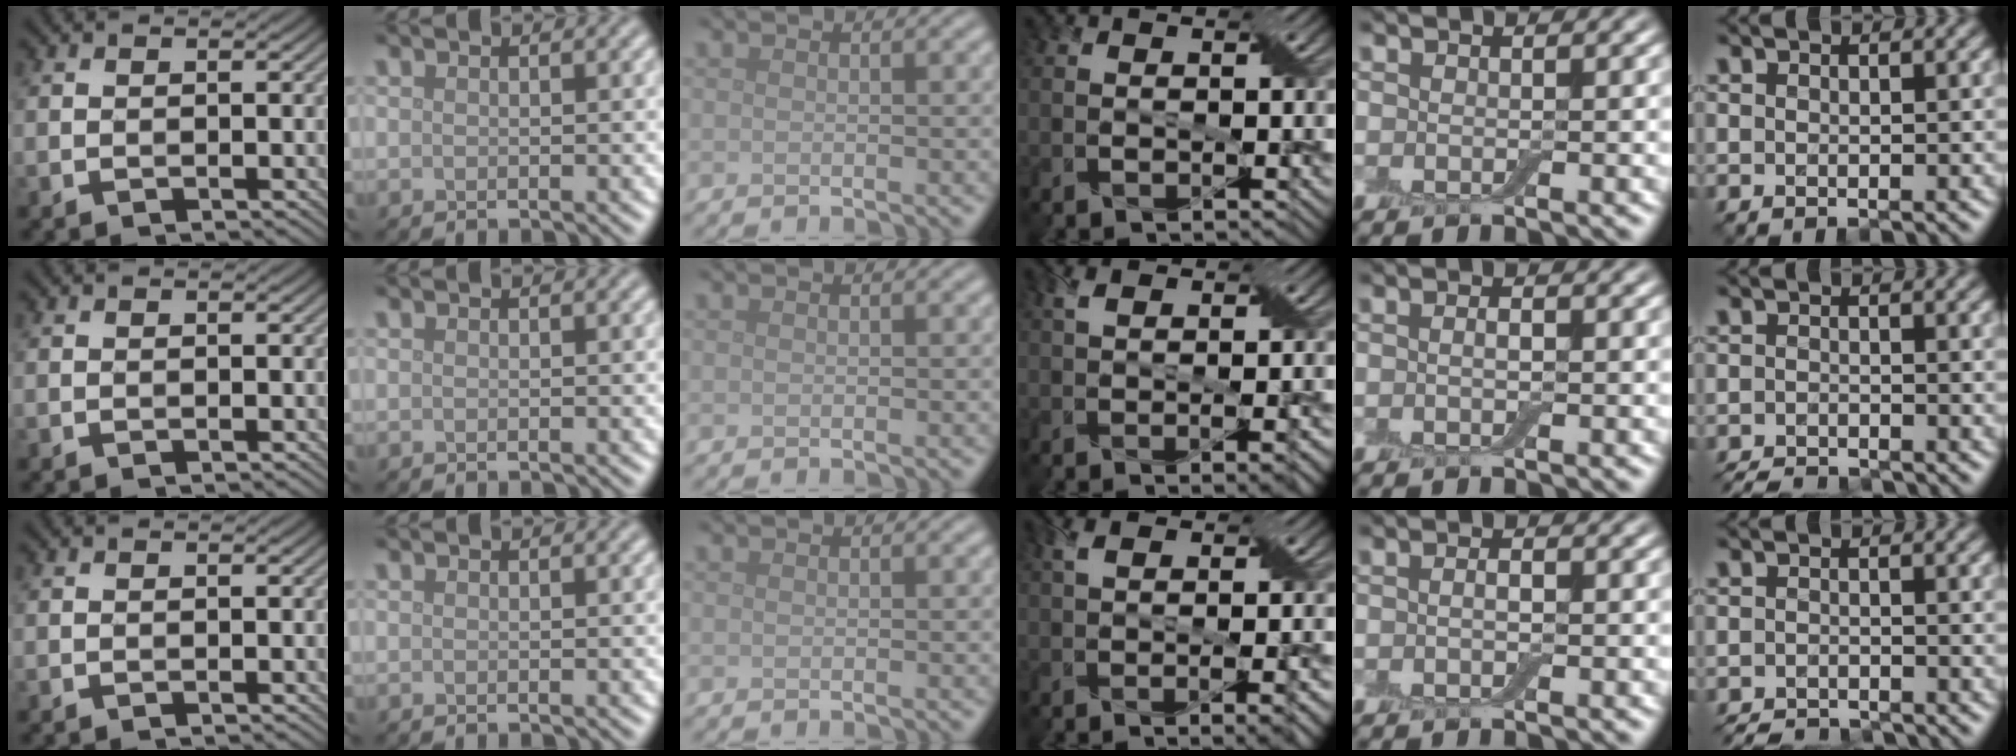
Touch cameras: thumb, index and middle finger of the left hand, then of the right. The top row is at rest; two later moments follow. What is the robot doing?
{"motion": "fold", "object": "bandage"}